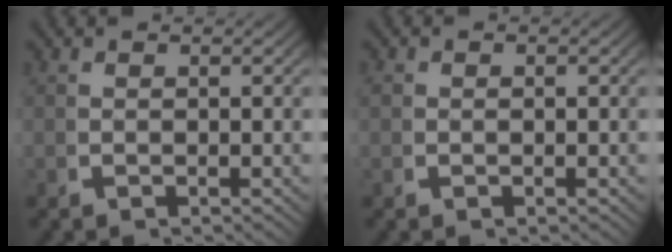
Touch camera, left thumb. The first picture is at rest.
{"total": 0.6, "force": [0.0, 0.5, 0.2], "torque": [-0.008, -0.007, 0.002]}